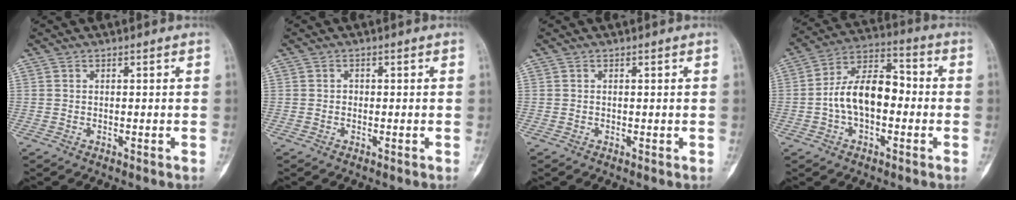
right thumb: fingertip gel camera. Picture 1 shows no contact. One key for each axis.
{"total": 0.6, "fx": -0.1, "fy": 0.6, "fz": 0.2, "tx": 0.002, "ty": 0.003, "tz": -0.003}
{"total": 0.0}
{"total": 12.9, "fx": -1.5, "fy": 7.6, "fz": 10.3, "tx": -0.170, "ty": 0.044, "tz": -0.036}